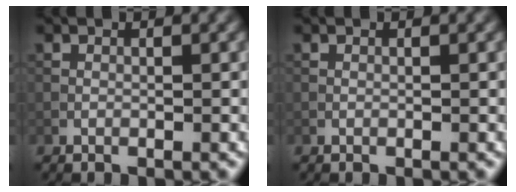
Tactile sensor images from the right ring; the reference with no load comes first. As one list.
[{"total": 0.0}]